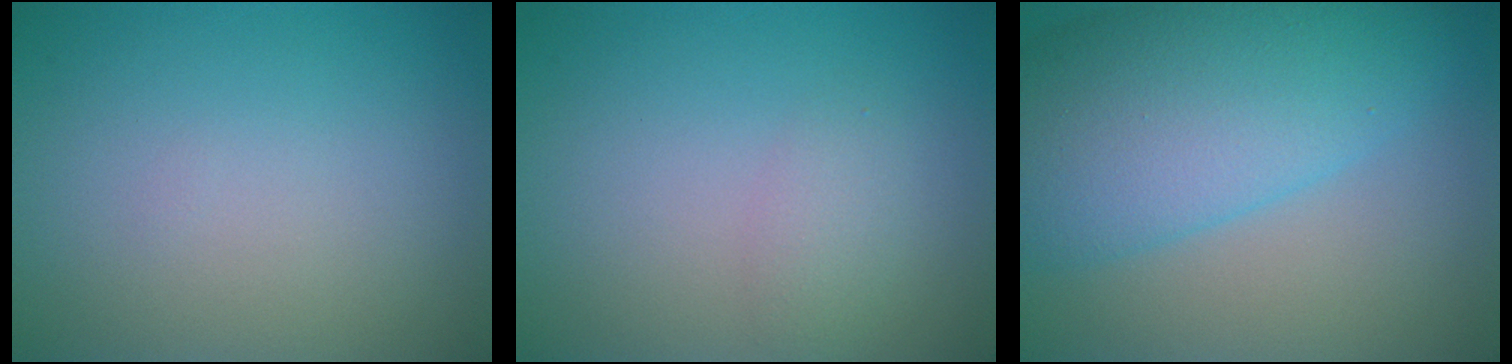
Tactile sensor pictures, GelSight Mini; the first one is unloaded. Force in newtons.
{"total": 1.6, "press": 1.6, "slide": 0.1}
{"total": 10.5, "press": 10.4, "slide": 0.2}